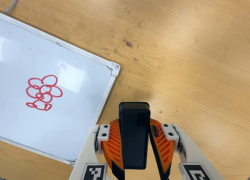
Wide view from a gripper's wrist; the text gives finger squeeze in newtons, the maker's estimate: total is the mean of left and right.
{"total": 9.0, "left": 6.8, "right": 11.1}